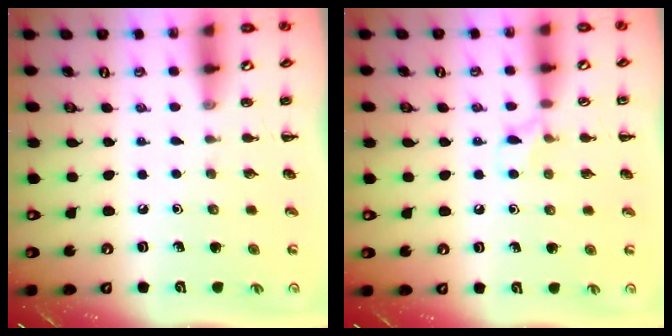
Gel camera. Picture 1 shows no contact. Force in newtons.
{"total": 6.4, "press": 6.2, "slide": 1.9}